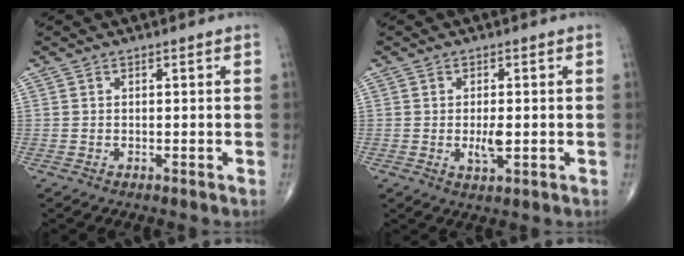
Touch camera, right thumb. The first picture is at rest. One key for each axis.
{"total": 5.2, "fx": -0.5, "fy": 2.3, "fz": 4.7, "tx": -0.076, "ty": -0.010, "tz": -0.006}